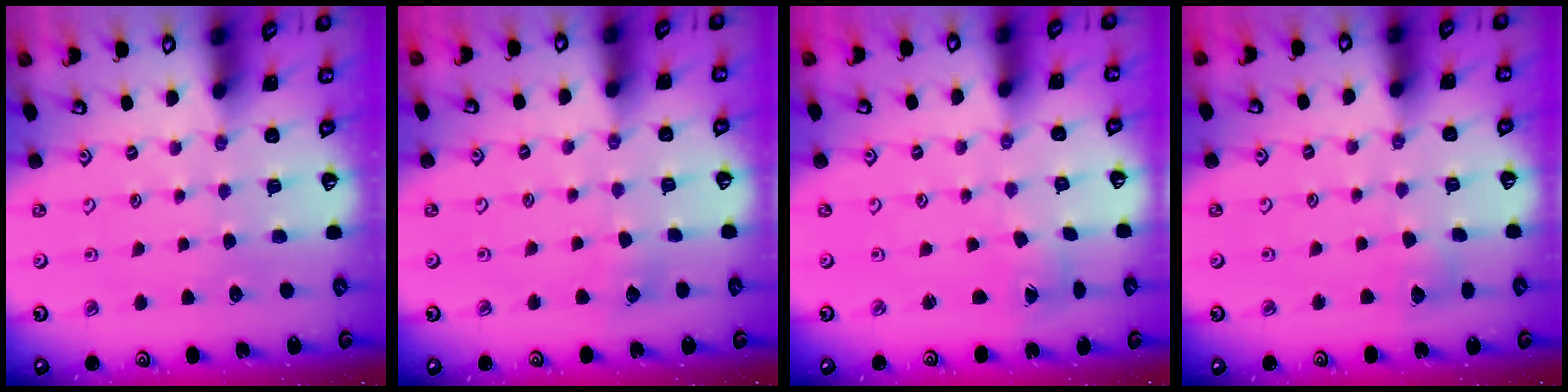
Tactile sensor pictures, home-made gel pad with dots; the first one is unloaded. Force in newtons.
{"total": 5.3, "press": 5.3, "slide": 0.6}
{"total": 0.7, "press": 0.7, "slide": 0.1}
{"total": 5.7, "press": 5.6, "slide": 0.5}